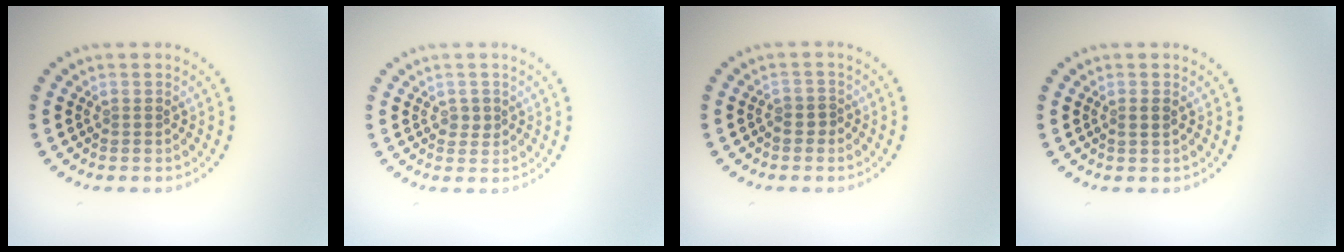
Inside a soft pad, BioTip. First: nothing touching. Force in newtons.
{"total": 1.1, "press": 1.0, "slide": 0.3}
{"total": 0.9, "press": 0.6, "slide": 0.7}
{"total": 0.9, "press": 0.7, "slide": 0.6}